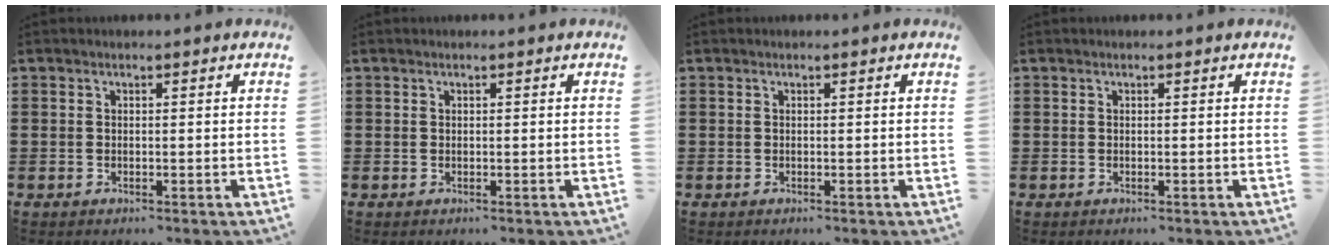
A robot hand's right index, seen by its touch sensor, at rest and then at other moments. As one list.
[{"total": 0.0}, {"total": 0.0}, {"total": 0.0}]